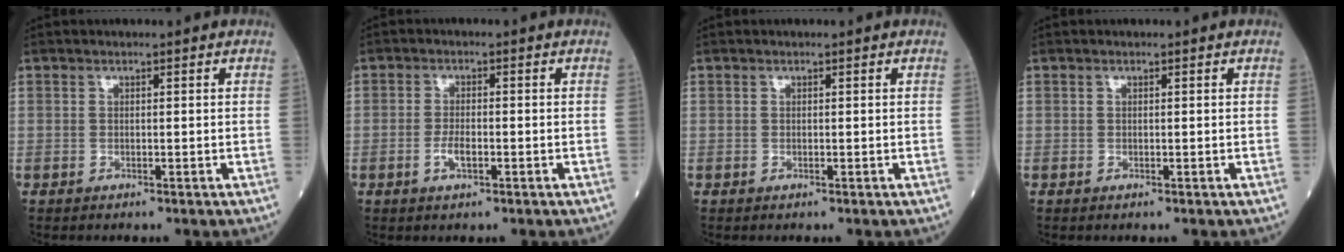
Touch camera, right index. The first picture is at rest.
{"total": 2.5, "force": [-0.9, 0.8, 2.2], "torque": [-0.045, 0.001, -0.016]}
{"total": 0.0}
{"total": 0.0}